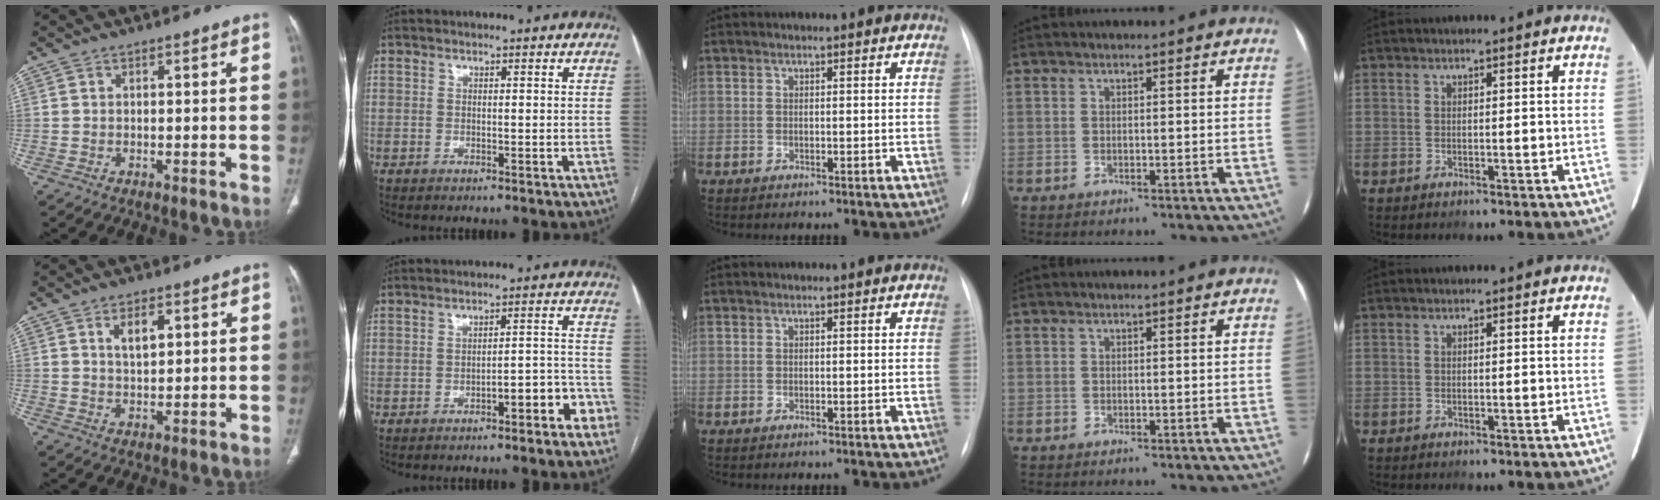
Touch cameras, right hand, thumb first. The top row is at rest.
{"thumb": {"total": 4.8, "force": [1.8, 2.5, 3.7], "torque": [-0.053, -0.010, 0.034]}, "index": {"total": 5.8, "force": [-3.3, 1.6, 4.5], "torque": [-0.047, 0.032, -0.041]}}